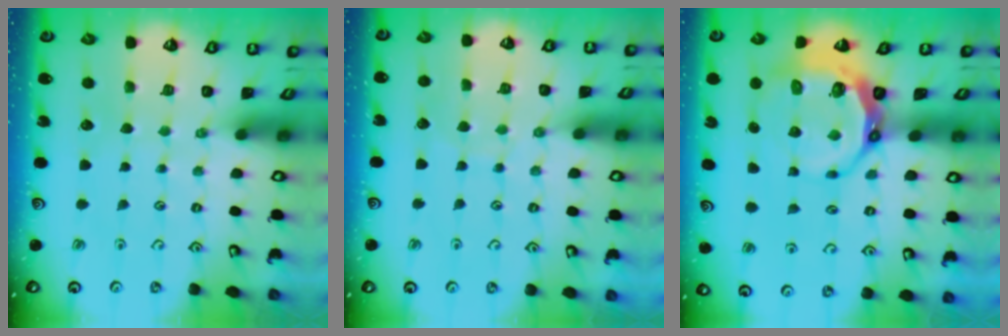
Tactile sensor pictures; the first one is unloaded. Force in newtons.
{"total": 4.8, "press": 4.7, "slide": 0.6}
{"total": 9.4, "press": 8.6, "slide": 3.6}